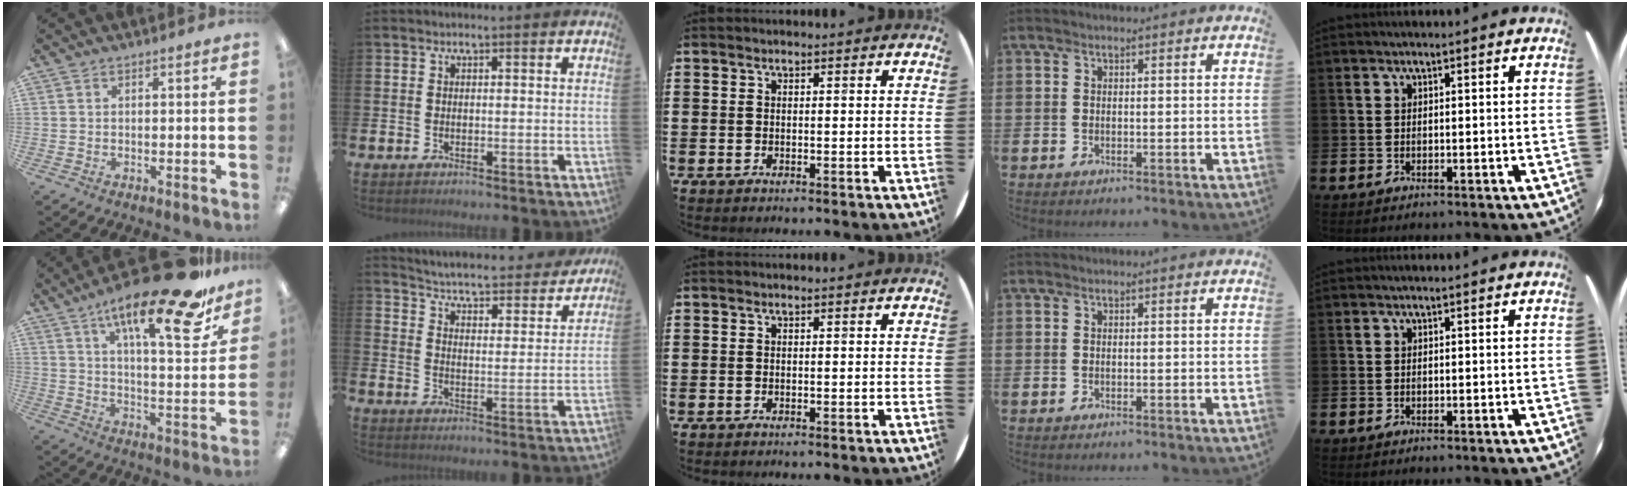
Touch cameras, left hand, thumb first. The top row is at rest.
{"thumb": {"total": 22.7, "force": [14.6, 6.0, 16.4], "torque": [-0.255, -0.086, 0.231]}, "index": {"total": 4.5, "force": [4.4, 0.4, 0.9], "torque": [-0.045, -0.042, 0.068]}}